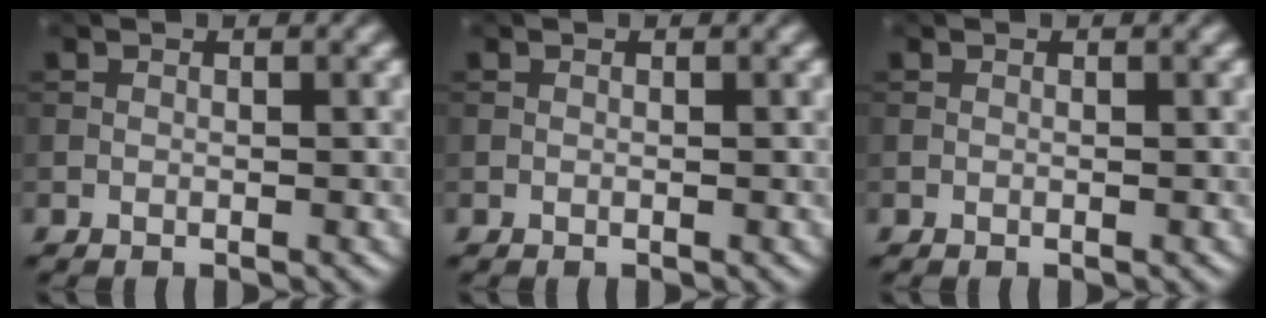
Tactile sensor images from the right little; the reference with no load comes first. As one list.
[{"total": 0.0}, {"total": 0.0}]